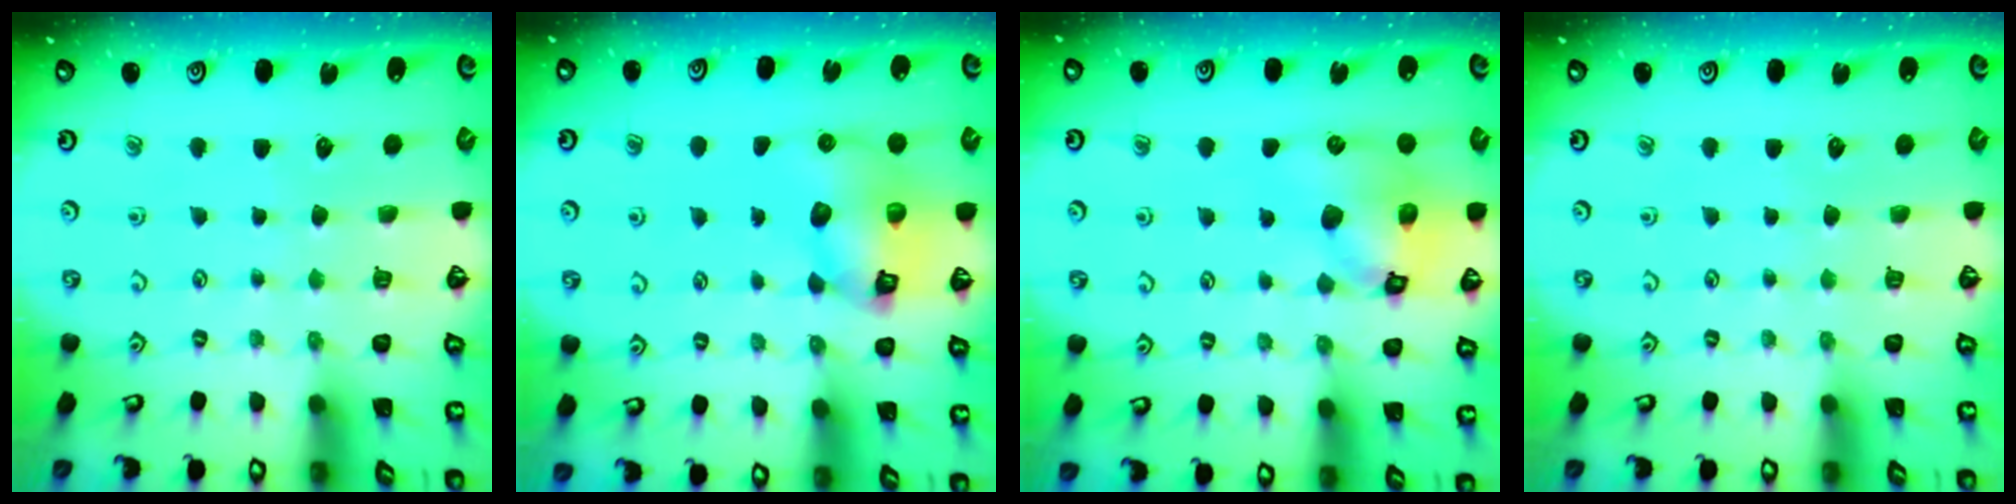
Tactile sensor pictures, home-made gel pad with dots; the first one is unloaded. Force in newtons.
{"total": 10.7, "press": 10.6, "slide": 1.4}
{"total": 12.9, "press": 12.8, "slide": 1.8}
{"total": 0.0}